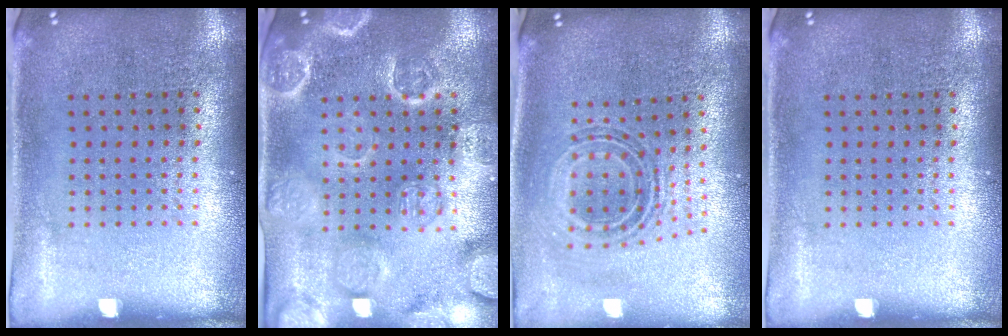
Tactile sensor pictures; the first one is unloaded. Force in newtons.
{"total": 3.8, "press": 3.6, "slide": 1.1}
{"total": 0.9, "press": 0.8, "slide": 0.3}
{"total": 0.0}